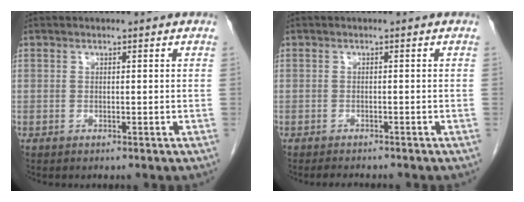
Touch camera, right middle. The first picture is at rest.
{"total": 2.8, "force": [-2.6, 0.5, 1.1], "torque": [-0.018, -0.007, -0.034]}